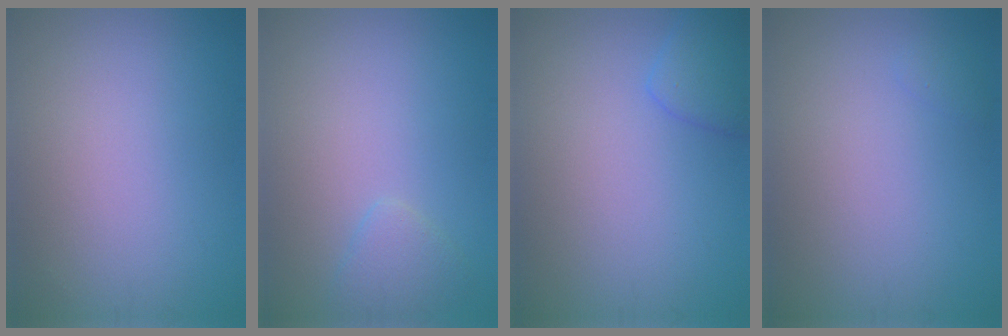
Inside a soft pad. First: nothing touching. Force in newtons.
{"total": 1.5, "press": 1.5, "slide": 0.2}
{"total": 2.4, "press": 2.4, "slide": 0.2}
{"total": 0.5, "press": 0.5, "slide": 0.0}